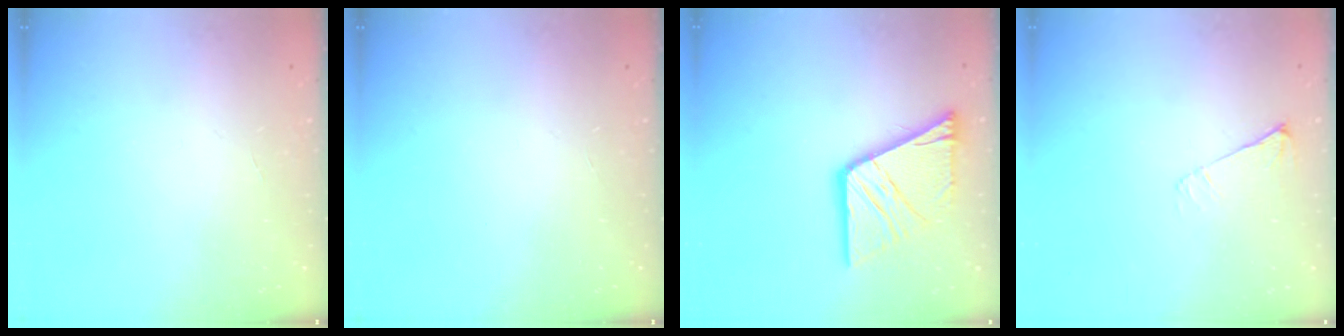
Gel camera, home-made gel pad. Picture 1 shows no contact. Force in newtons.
{"total": 0.0}
{"total": 16.3, "press": 16.2, "slide": 1.8}
{"total": 6.0, "press": 6.0, "slide": 0.6}